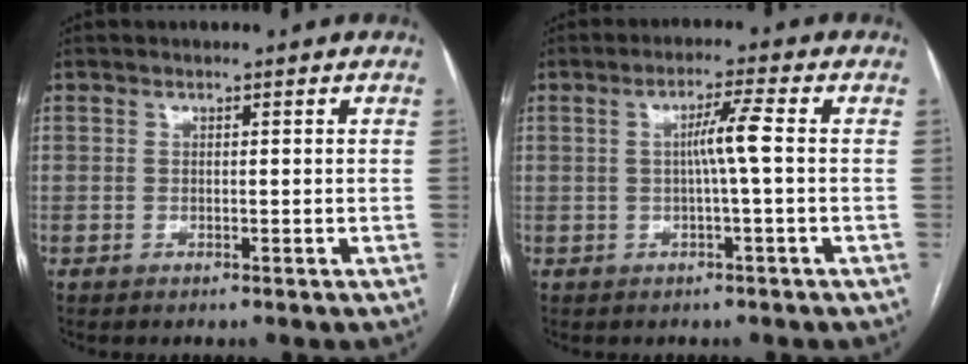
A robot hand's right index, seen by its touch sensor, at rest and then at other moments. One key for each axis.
{"total": 4.3, "fx": 0.0, "fy": -0.7, "fz": 4.2, "tx": -0.073, "ty": 0.007, "tz": 0.001}